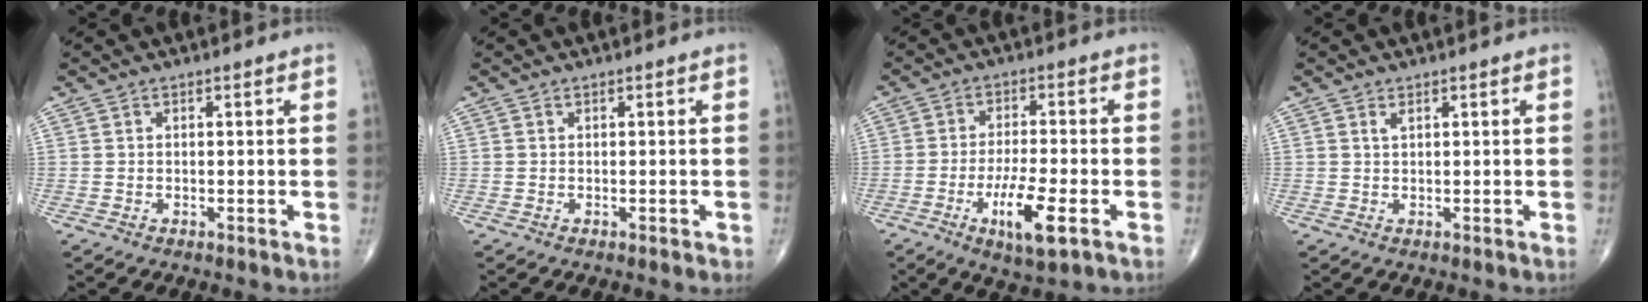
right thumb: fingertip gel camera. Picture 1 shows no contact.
{"total": 0.8, "force": [-0.3, 0.3, 0.7], "torque": [-0.009, -0.003, -0.002]}
{"total": 9.4, "force": [-3.7, 2.3, 8.3], "torque": [-0.157, 0.001, -0.061]}
{"total": 0.9, "force": [0.5, 0.3, 0.6], "torque": [-0.013, 0.003, 0.010]}